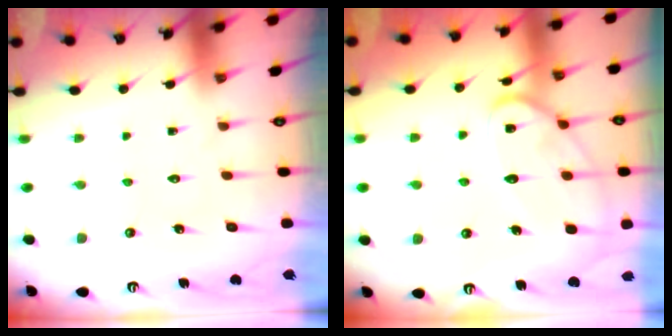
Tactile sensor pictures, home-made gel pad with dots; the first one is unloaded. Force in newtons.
{"total": 13.5, "press": 13.5, "slide": 1.1}